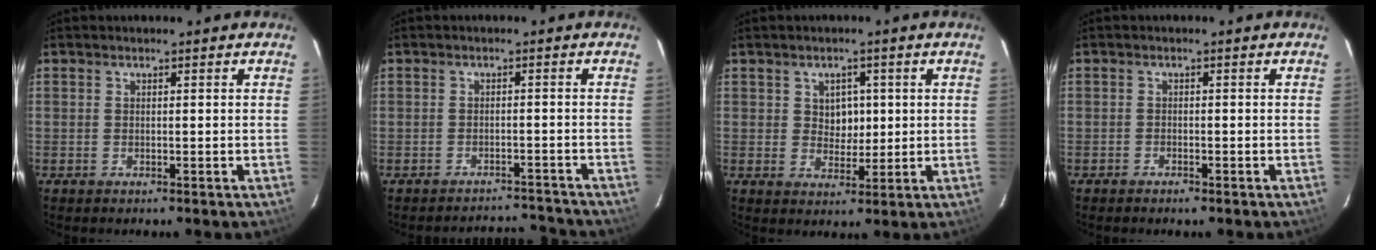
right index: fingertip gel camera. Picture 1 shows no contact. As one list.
[{"total": 8.0, "force": [-7.6, 2.5, 0.7], "torque": [-0.010, 0.035, -0.093]}, {"total": 4.2, "force": [0.9, 3.5, 2.1], "torque": [-0.030, 0.008, 0.017]}, {"total": 1.2, "force": [-1.0, 0.4, 0.4], "torque": [-0.012, -0.001, -0.021]}]